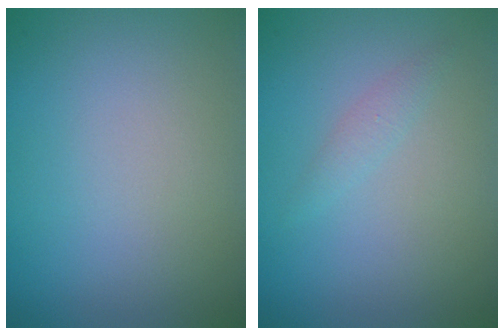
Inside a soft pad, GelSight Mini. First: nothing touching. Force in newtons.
{"total": 0.9, "press": 0.9, "slide": 0.0}